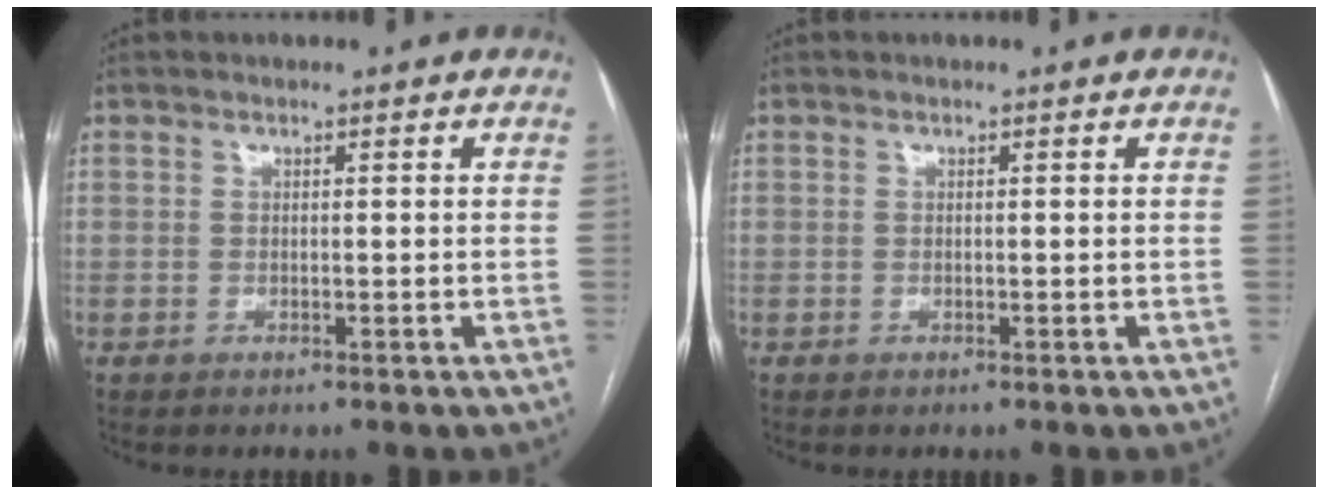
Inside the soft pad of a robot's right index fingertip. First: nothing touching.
{"total": 0.0}